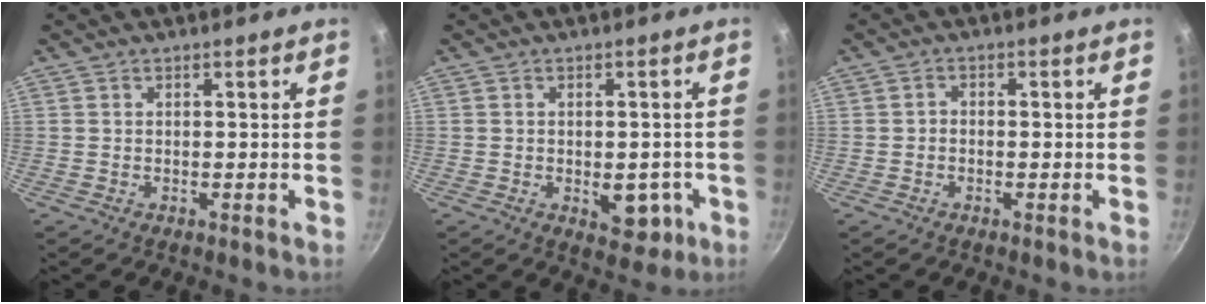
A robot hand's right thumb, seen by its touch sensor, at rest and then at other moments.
{"total": 6.1, "force": [-1.8, 3.7, 4.5], "torque": [-0.030, 0.008, -0.014]}
{"total": 1.3, "force": [-0.4, 1.1, 0.7], "torque": [-0.003, 0.005, -0.010]}